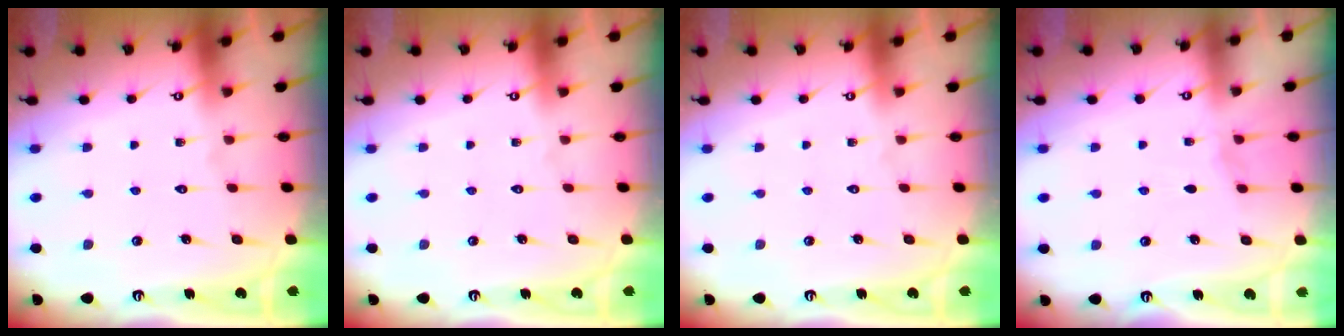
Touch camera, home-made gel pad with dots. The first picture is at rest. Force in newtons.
{"total": 0.0}
{"total": 0.0}
{"total": 2.2, "press": 2.2, "slide": 0.3}